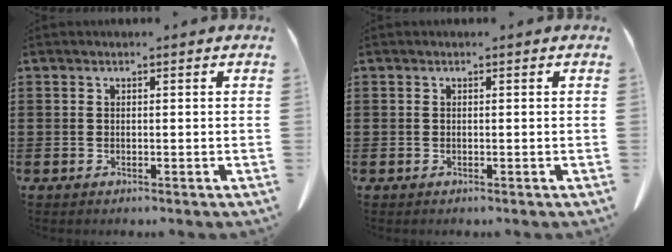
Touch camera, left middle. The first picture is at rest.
{"total": 0.0}